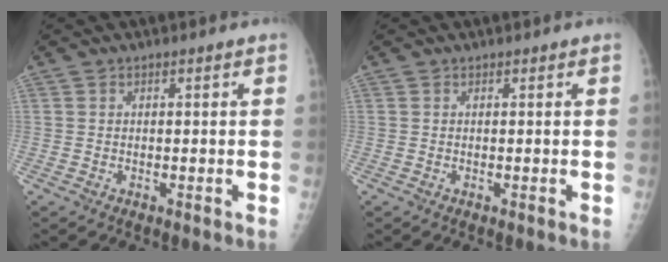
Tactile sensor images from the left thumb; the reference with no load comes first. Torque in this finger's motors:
{"motor_torque": [0.12, 0.01, 0.29, 0.24, 0.03]}